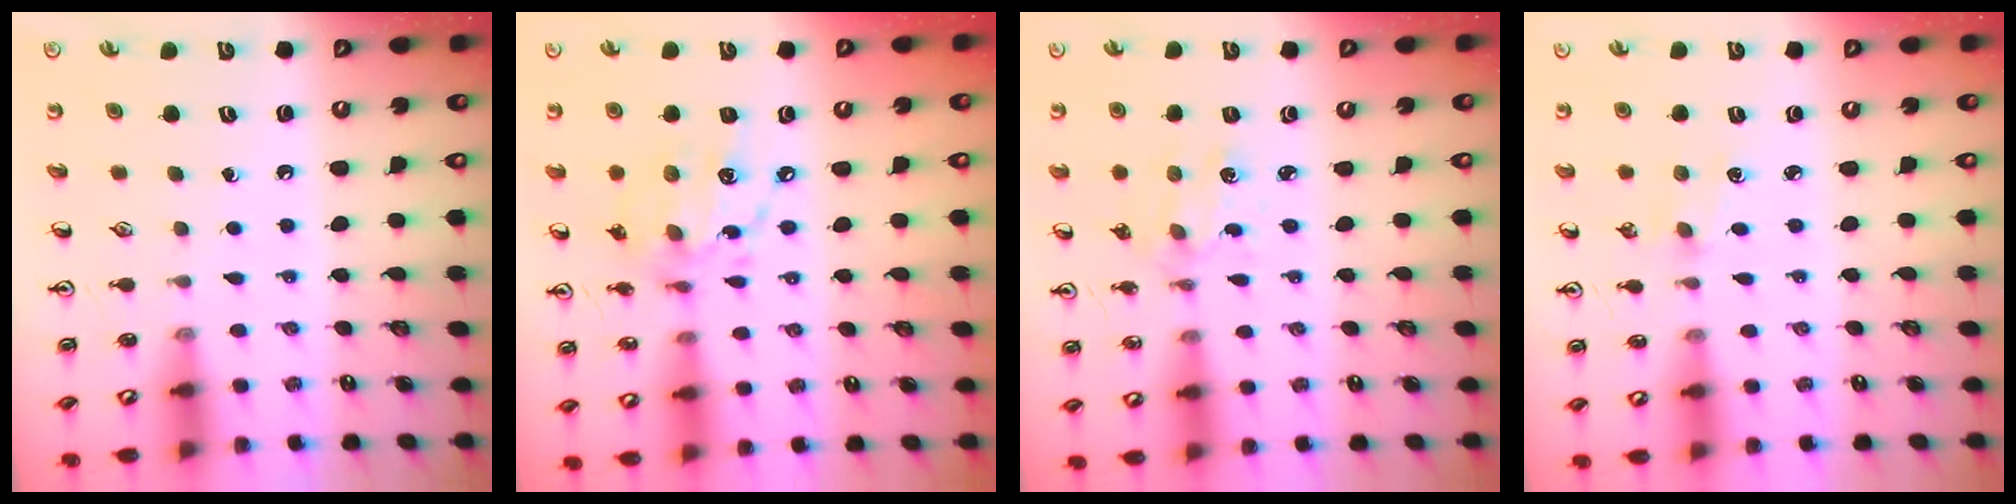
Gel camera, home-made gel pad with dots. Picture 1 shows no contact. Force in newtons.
{"total": 11.7, "press": 11.7, "slide": 0.7}
{"total": 2.0, "press": 2.0, "slide": 0.3}
{"total": 1.5, "press": 1.5, "slide": 0.3}